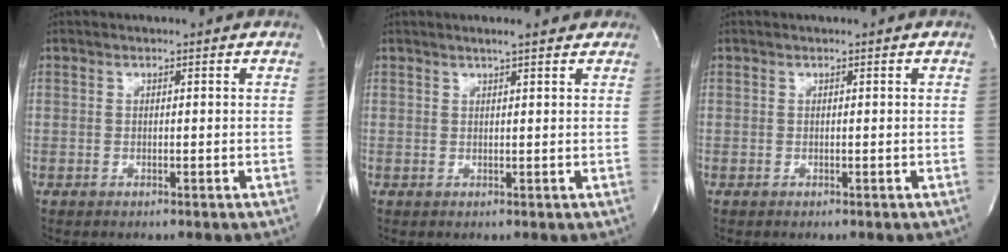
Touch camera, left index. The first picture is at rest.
{"total": 4.0, "force": [3.2, 0.7, 2.2], "torque": [-0.031, 0.013, 0.039]}
{"total": 0.0}